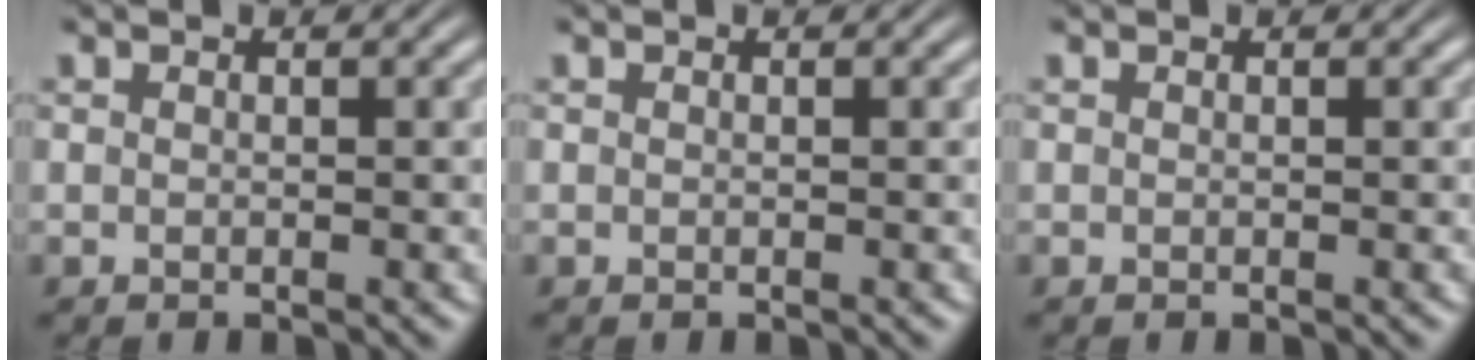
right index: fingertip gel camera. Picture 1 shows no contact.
{"total": 0.0}
{"total": 0.0}